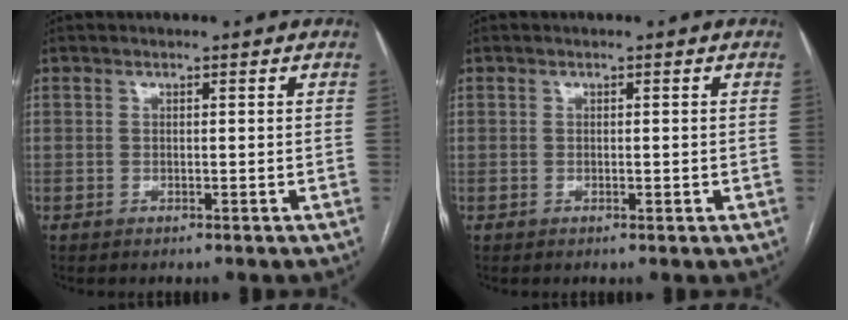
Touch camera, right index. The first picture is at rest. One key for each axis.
{"total": 0.8, "fx": -0.2, "fy": 0.3, "fz": 0.8, "tx": -0.013, "ty": -0.002, "tz": -0.001}